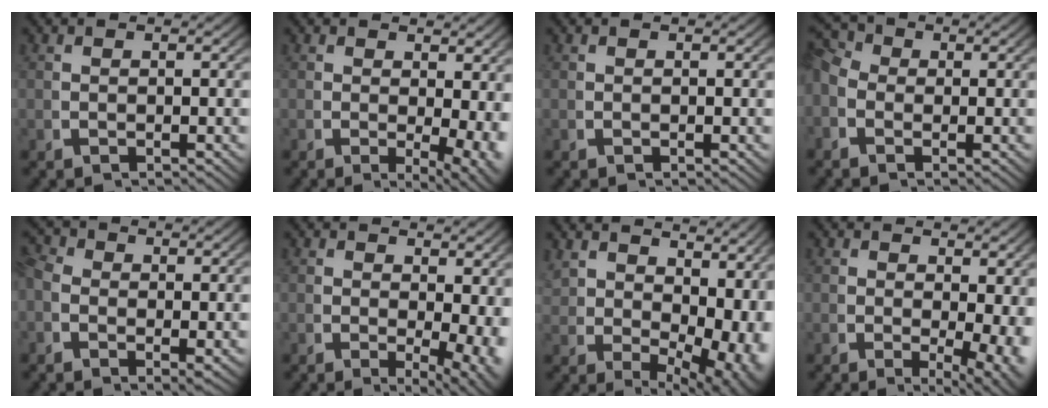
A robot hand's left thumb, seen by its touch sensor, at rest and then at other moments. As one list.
[{"total": 4.3, "force": [0.0, 2.2, 3.7], "torque": [-0.052, -0.025, 0.006]}, {"total": 0.0}, {"total": 3.6, "force": [0.1, 3.0, 2.0], "torque": [-0.051, -0.012, -0.003]}, {"total": 2.9, "force": [0.0, 2.2, 1.9], "torque": [-0.040, -0.011, -0.004]}, {"total": 4.8, "force": [0.2, 2.6, 4.0], "torque": [-0.054, -0.025, 0.009]}, {"total": 7.6, "force": [1.7, 4.1, 6.1], "torque": [-0.095, -0.035, 0.061]}, {"total": 4.9, "force": [0.0, 2.6, 4.1], "torque": [-0.056, -0.024, 0.004]}]